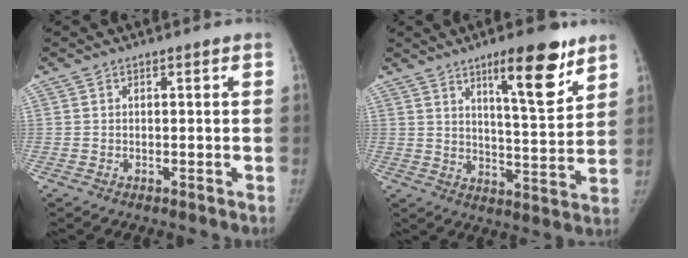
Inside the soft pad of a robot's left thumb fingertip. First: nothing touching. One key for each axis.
{"total": 13.4, "fx": 8.2, "fy": 3.3, "fz": 10.0, "tx": -0.123, "ty": -0.053, "tz": 0.125}